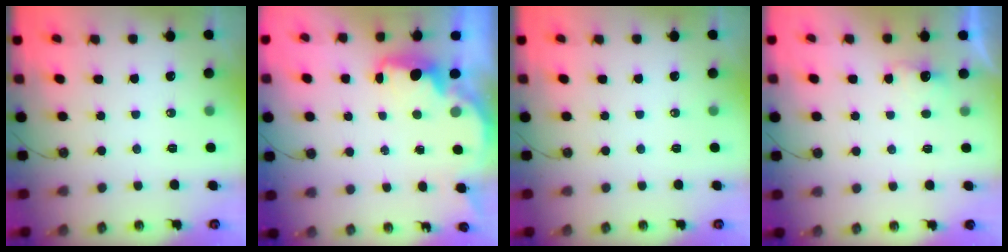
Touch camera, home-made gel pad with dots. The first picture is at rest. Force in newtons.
{"total": 2.5, "press": 2.4, "slide": 0.8}
{"total": 0.0}
{"total": 2.8, "press": 2.7, "slide": 0.9}